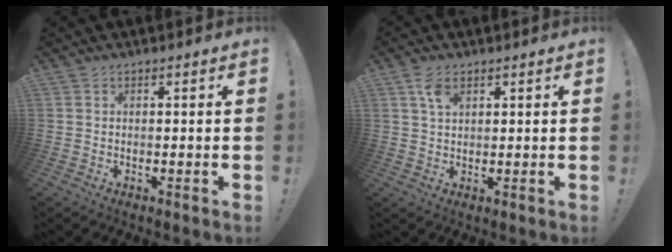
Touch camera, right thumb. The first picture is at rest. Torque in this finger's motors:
{"motor_torque": [0.53, 0.95, -0.07, 0.10, 0.00]}